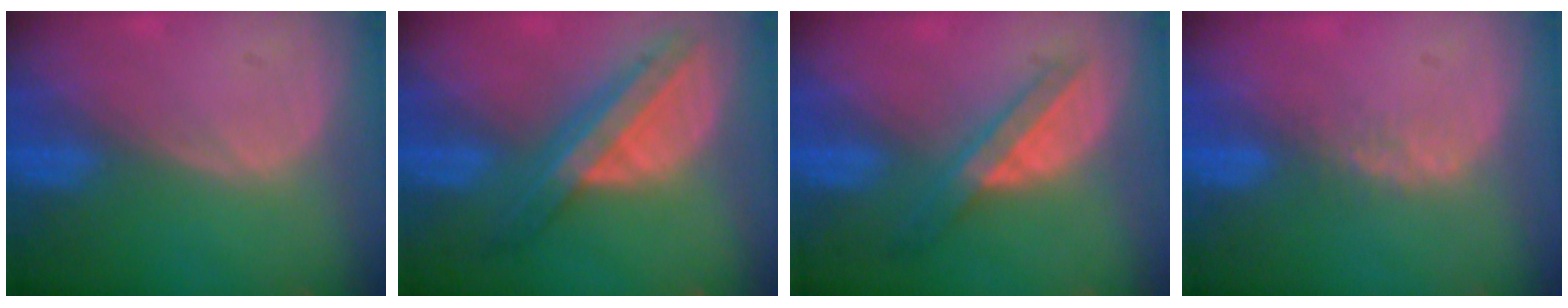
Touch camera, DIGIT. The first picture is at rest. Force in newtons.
{"total": 8.3, "press": 7.1, "slide": 4.4}
{"total": 6.0, "press": 5.5, "slide": 2.5}
{"total": 2.1, "press": 1.7, "slide": 1.2}